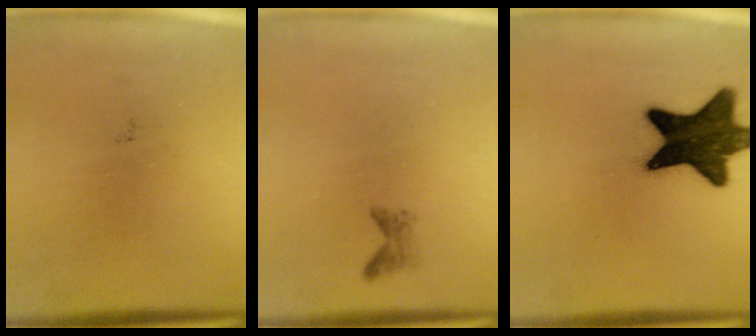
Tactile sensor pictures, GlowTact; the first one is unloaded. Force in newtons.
{"total": 0.9}
{"total": 16.1}